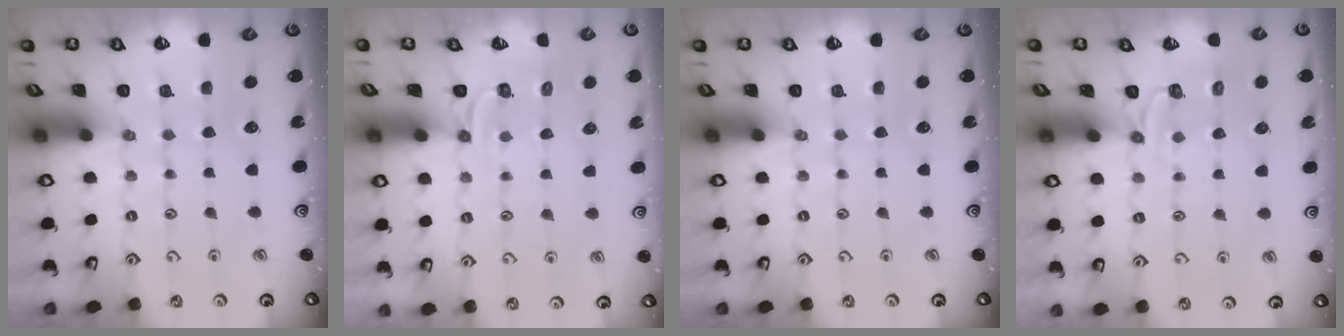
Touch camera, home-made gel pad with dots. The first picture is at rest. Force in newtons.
{"total": 3.3, "press": 2.8, "slide": 1.7}
{"total": 0.0}
{"total": 3.0, "press": 1.8, "slide": 2.4}